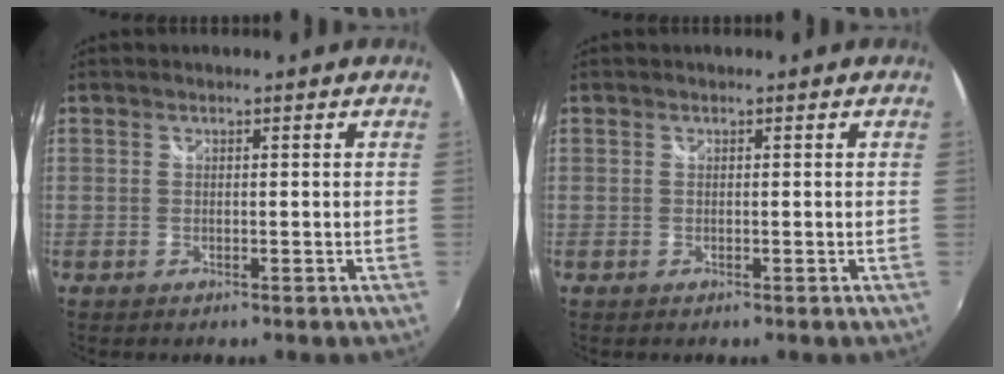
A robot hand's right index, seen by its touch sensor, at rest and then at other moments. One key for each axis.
{"total": 0.0}